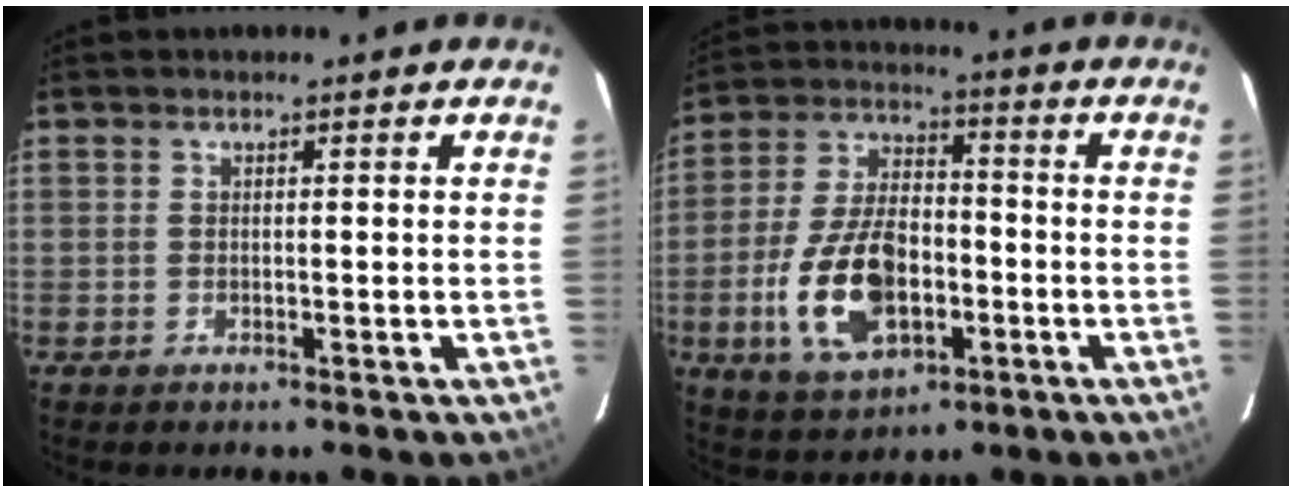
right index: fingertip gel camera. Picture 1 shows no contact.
{"total": 16.1, "force": [-4.8, 8.9, 12.5], "torque": [-0.261, 0.005, -0.074]}